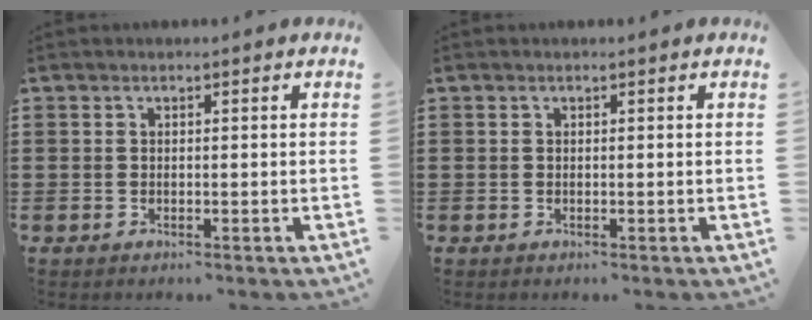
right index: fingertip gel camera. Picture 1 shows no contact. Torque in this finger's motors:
{"motor_torque": [0.13, -0.04, 0.06, 0.01]}